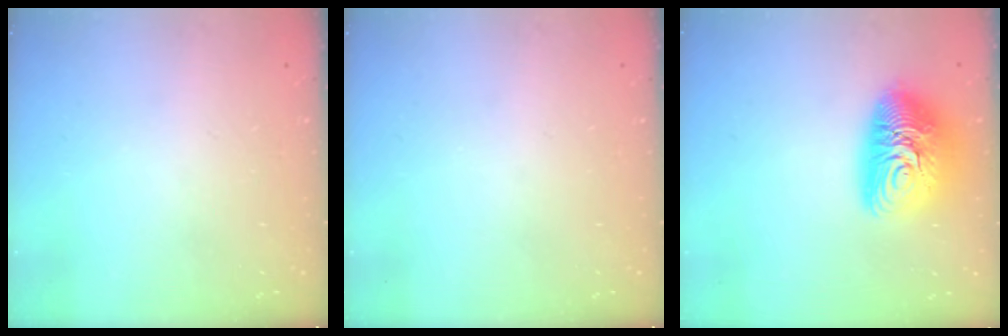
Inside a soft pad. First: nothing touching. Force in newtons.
{"total": 0.0}
{"total": 13.7, "press": 13.6, "slide": 1.1}